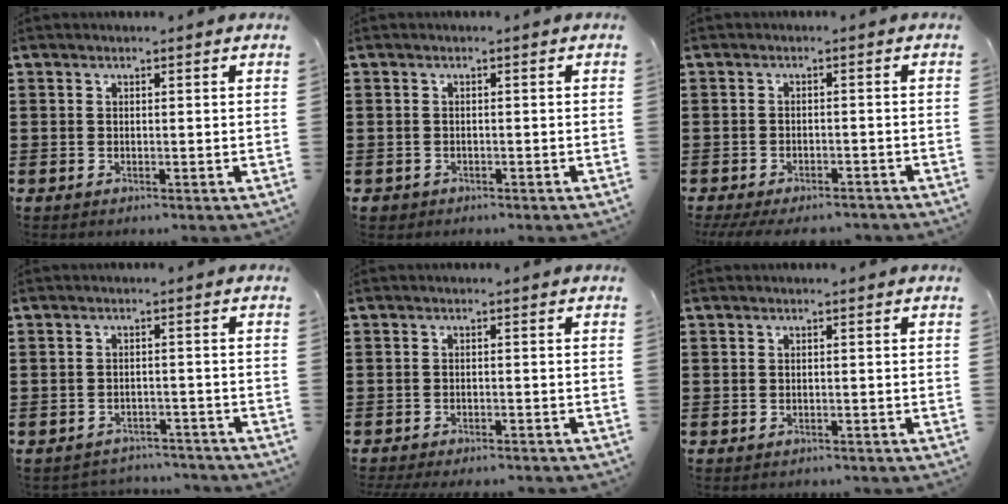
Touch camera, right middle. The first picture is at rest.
{"total": 0.8, "force": [-0.8, 0.3, 0.0], "torque": [-0.004, -0.003, -0.017]}
{"total": 3.0, "force": [-2.9, 0.2, 0.6], "torque": [-0.020, -0.006, -0.062]}
{"total": 2.7, "force": [-2.7, 0.2, -0.1], "torque": [-0.007, -0.006, -0.058]}
{"total": 1.9, "force": [-1.9, -0.1, 0.2], "torque": [-0.010, -0.006, -0.039]}
{"total": 0.6, "force": [-0.6, -0.1, 0.0], "torque": [-0.003, -0.004, -0.012]}